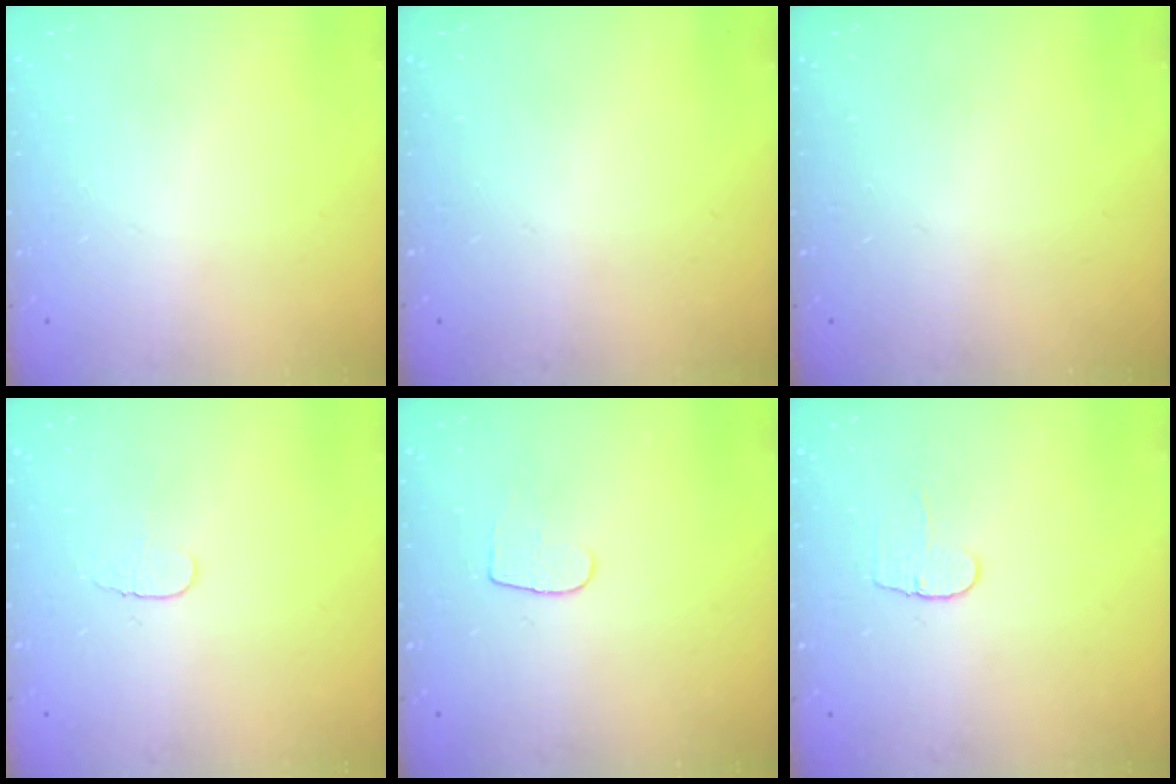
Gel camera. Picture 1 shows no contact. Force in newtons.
{"total": 0.0}
{"total": 0.0}
{"total": 3.9, "press": 3.9, "slide": 0.4}
{"total": 4.3, "press": 4.2, "slide": 0.3}
{"total": 4.8, "press": 4.8, "slide": 0.4}